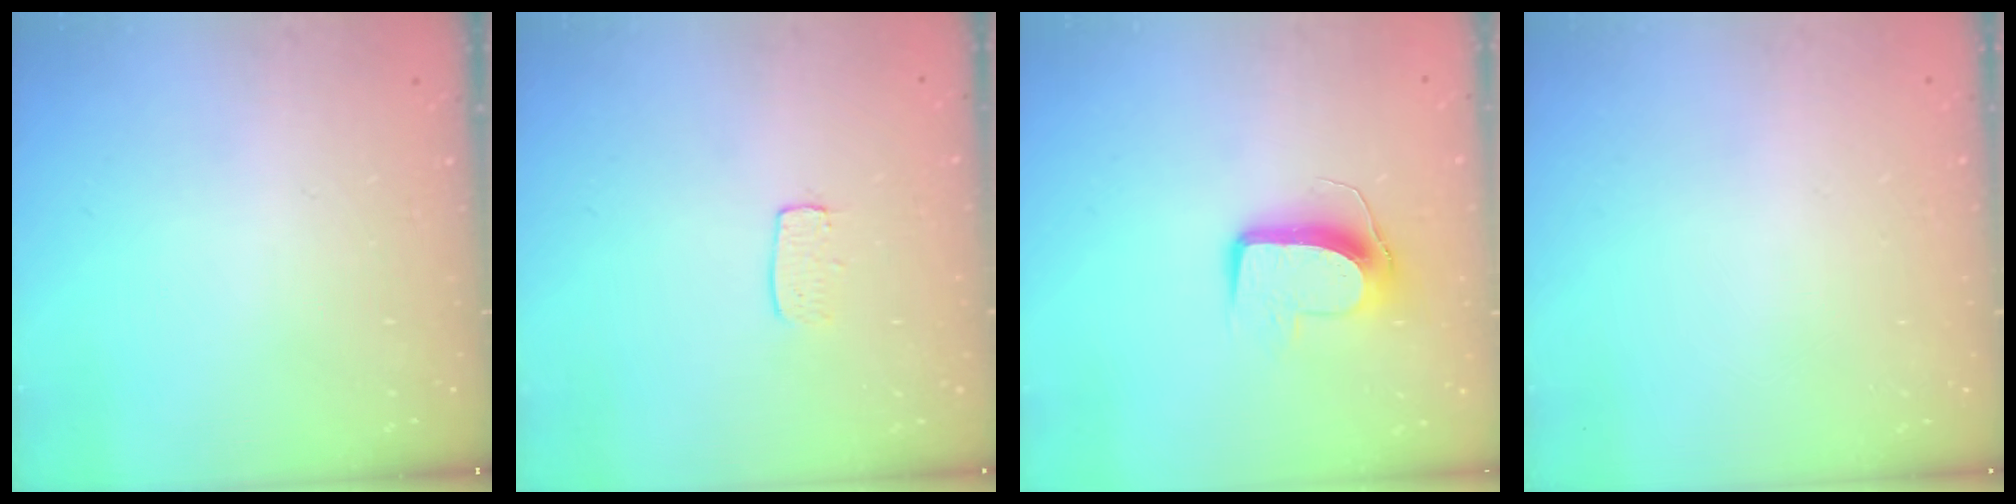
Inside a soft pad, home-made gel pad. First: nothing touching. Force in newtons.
{"total": 5.1, "press": 5.1, "slide": 0.4}
{"total": 9.7, "press": 9.7, "slide": 0.6}
{"total": 0.0}